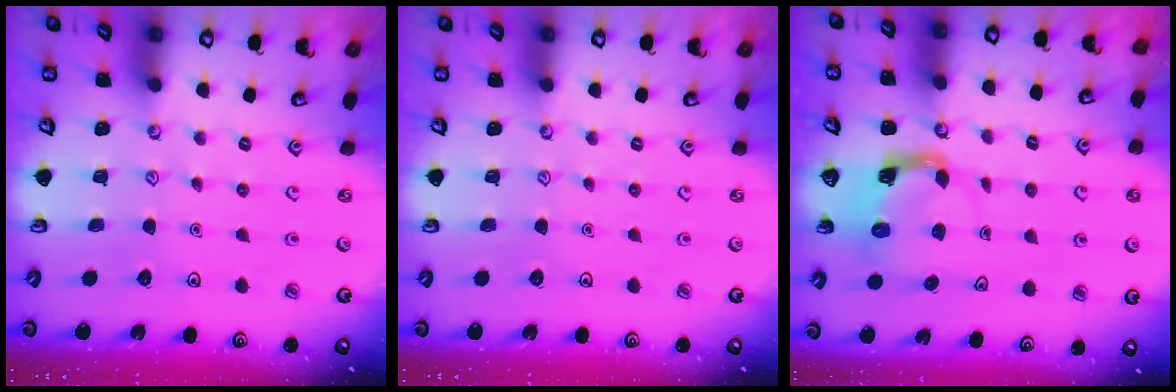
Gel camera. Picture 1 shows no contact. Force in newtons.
{"total": 0.0}
{"total": 3.9, "press": 3.9, "slide": 0.6}